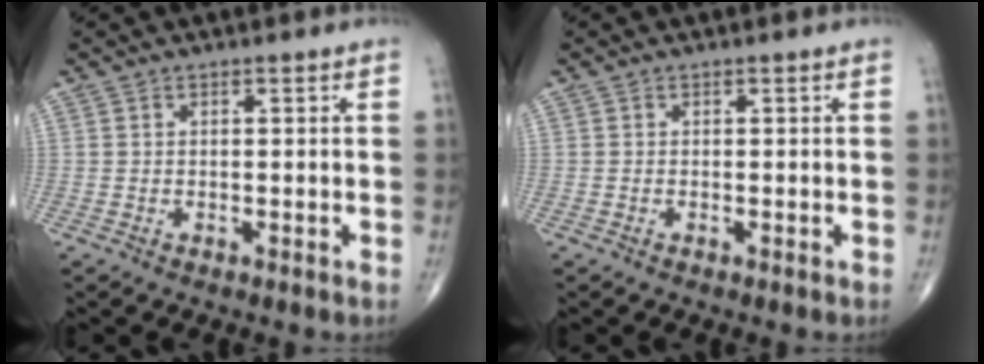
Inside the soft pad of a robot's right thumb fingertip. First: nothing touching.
{"total": 0.0}